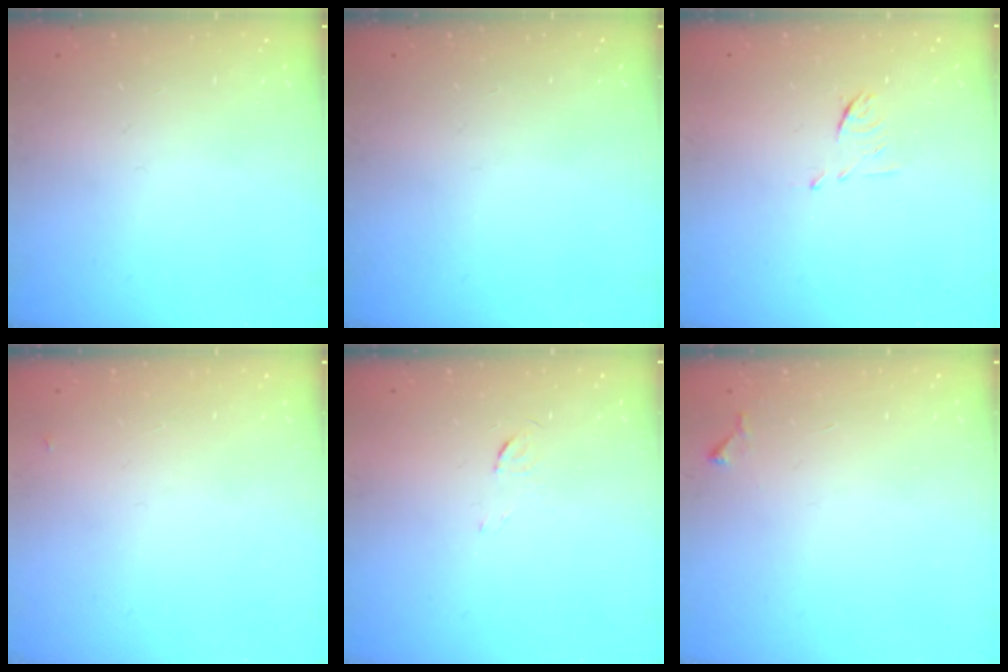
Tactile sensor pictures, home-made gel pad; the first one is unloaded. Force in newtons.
{"total": 0.0}
{"total": 6.1, "press": 6.0, "slide": 1.1}
{"total": 2.8, "press": 2.8, "slide": 0.4}
{"total": 3.6, "press": 3.6, "slide": 0.3}
{"total": 4.4, "press": 4.4, "slide": 0.7}